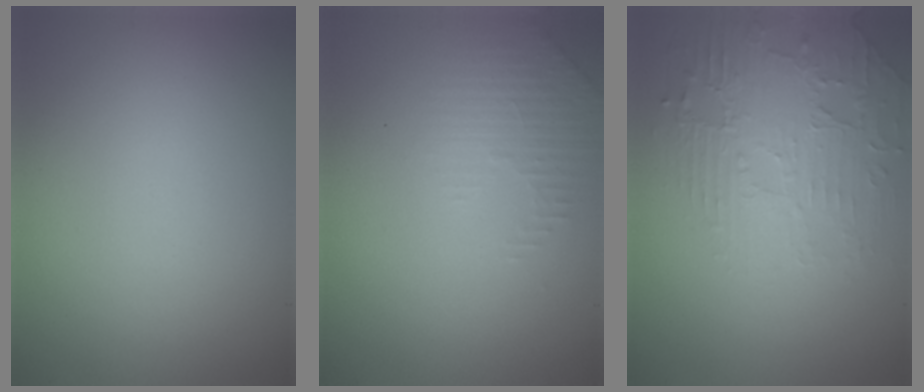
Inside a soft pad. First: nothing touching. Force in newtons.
{"total": 1.9, "press": 1.8, "slide": 0.6}
{"total": 2.6, "press": 2.1, "slide": 1.5}